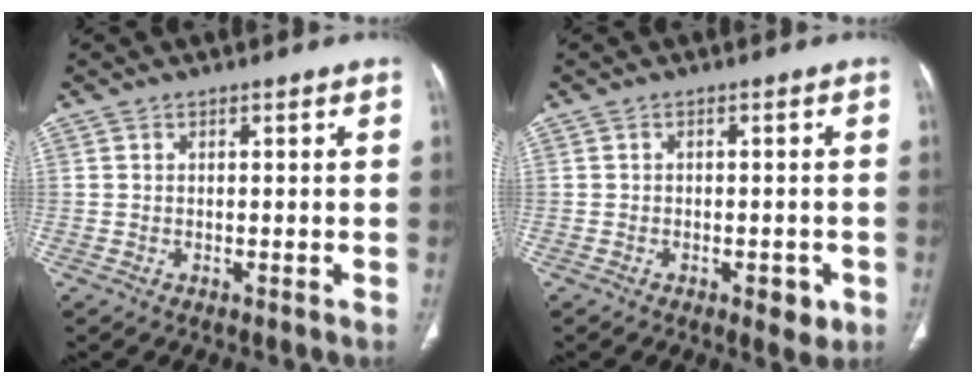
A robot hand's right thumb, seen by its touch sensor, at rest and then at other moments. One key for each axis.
{"total": 3.5, "fx": -1.5, "fy": 1.8, "fz": 2.6, "tx": -0.018, "ty": 0.001, "tz": -0.016}